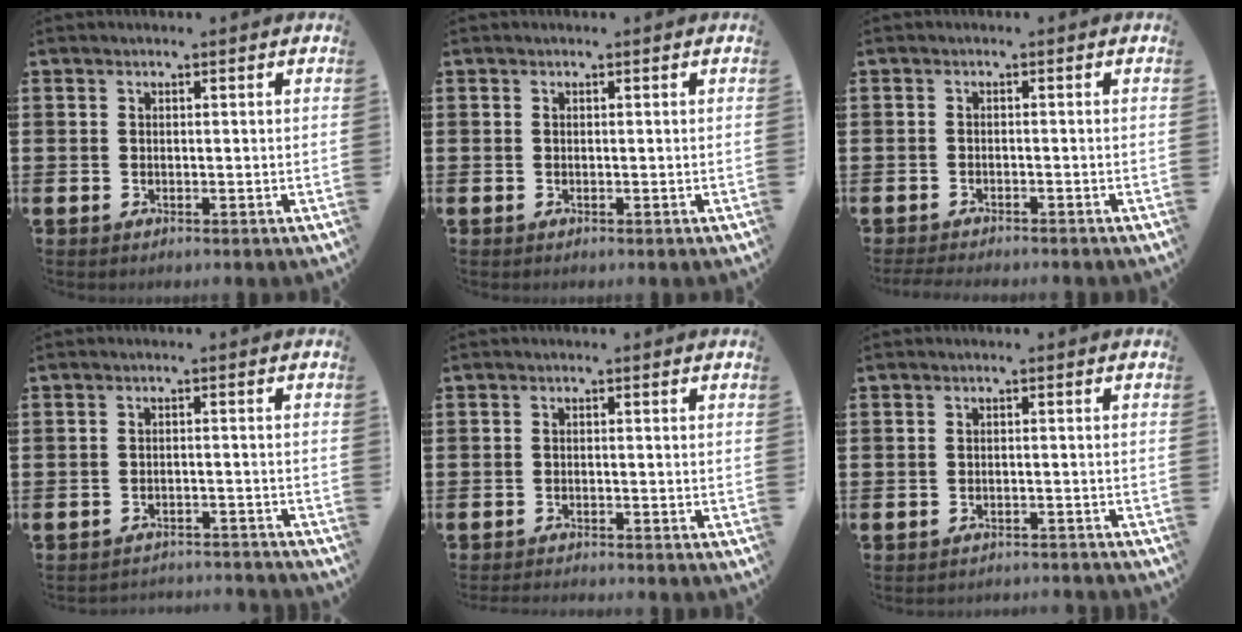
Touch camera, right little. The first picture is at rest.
{"total": 0.0}
{"total": 1.2, "force": [-1.2, 0.0, 0.2], "torque": [-0.005, 0.001, -0.024]}
{"total": 2.0, "force": [-2.0, -0.1, -0.2], "torque": [-0.003, 0.004, -0.045]}
{"total": 1.0, "force": [-1.0, -0.1, 0.0], "torque": [-0.002, 0.000, -0.021]}
{"total": 1.3, "force": [-1.3, -0.1, -0.1], "torque": [-0.002, 0.003, -0.027]}